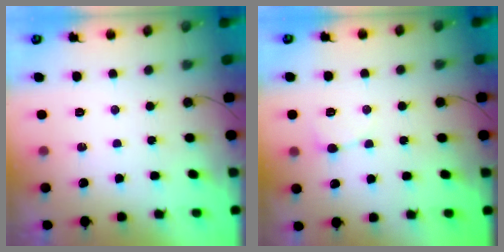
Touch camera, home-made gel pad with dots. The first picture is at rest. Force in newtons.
{"total": 3.7, "press": 3.6, "slide": 0.5}